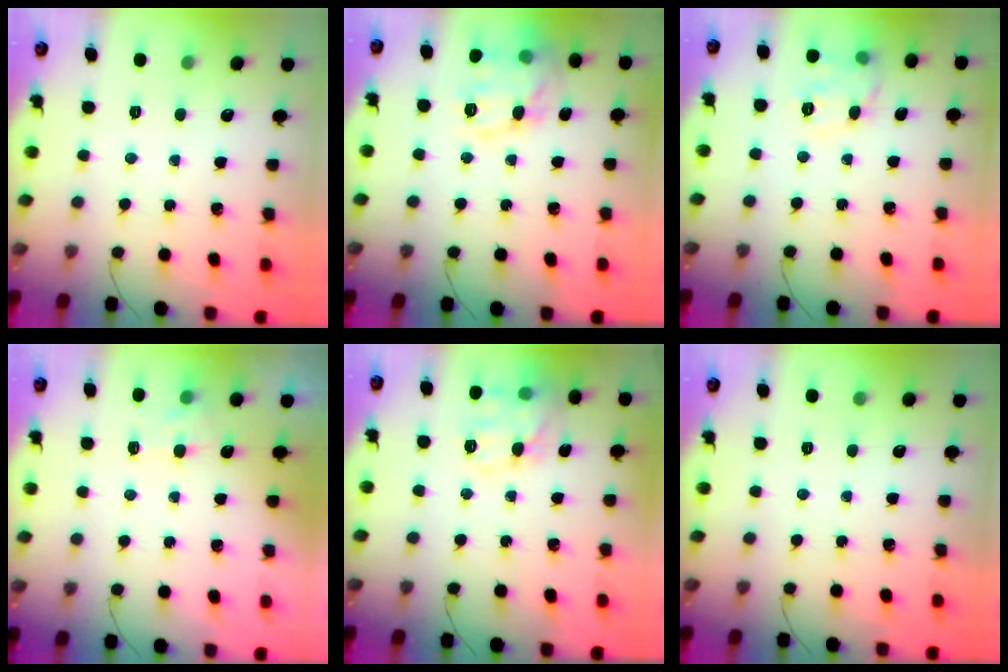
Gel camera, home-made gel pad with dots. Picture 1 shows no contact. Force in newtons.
{"total": 13.1, "press": 13.1, "slide": 0.4}
{"total": 10.0, "press": 9.9, "slide": 1.2}
{"total": 6.3, "press": 6.1, "slide": 1.6}
{"total": 13.4, "press": 13.4, "slide": 0.9}
{"total": 0.0}